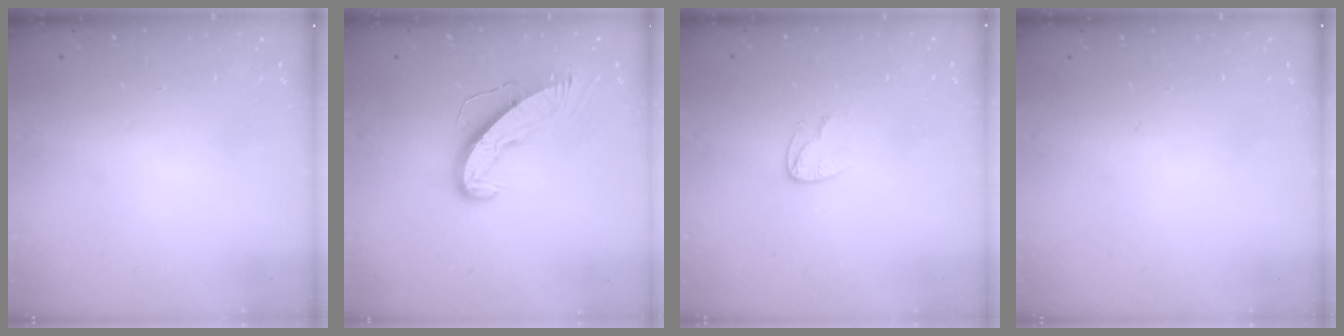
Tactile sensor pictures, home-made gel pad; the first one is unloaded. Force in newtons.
{"total": 9.0, "press": 9.0, "slide": 0.6}
{"total": 4.5, "press": 4.5, "slide": 0.4}
{"total": 0.0}